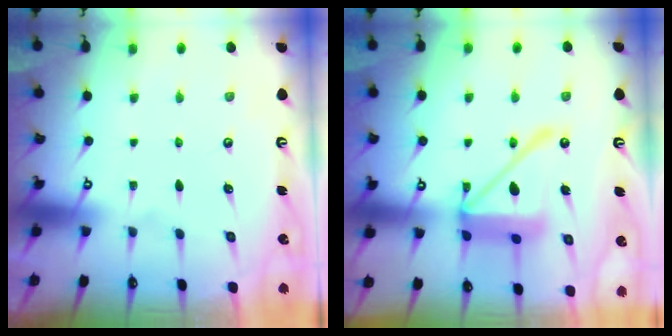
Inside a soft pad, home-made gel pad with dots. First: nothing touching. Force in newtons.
{"total": 18.2, "press": 18.1, "slide": 1.9}